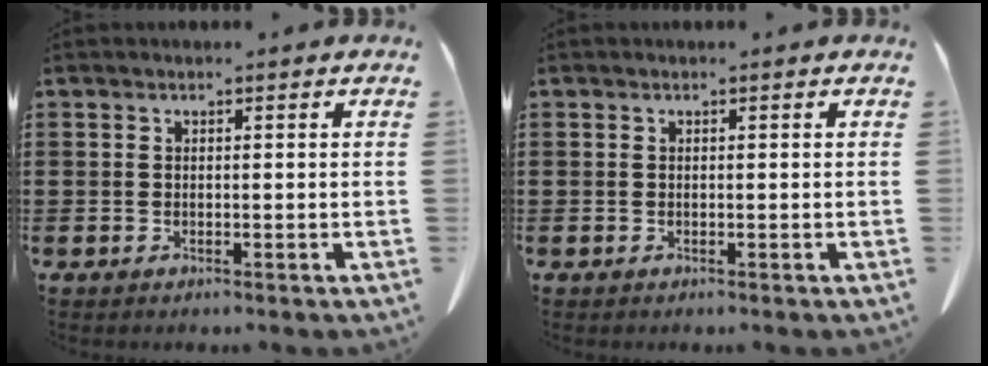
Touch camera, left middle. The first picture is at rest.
{"total": 0.0}